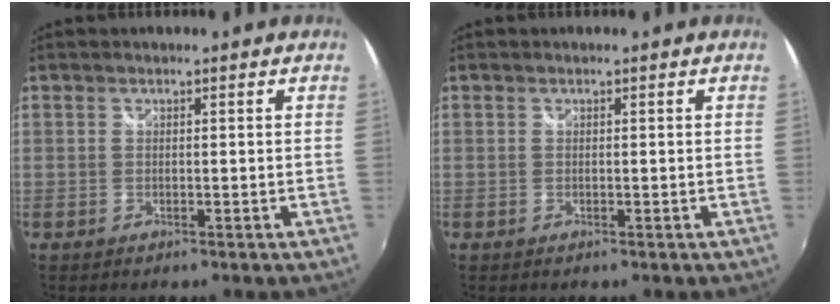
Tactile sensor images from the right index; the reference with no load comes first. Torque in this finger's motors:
{"motor_torque": [-0.03, -0.02, 0.02, 0.00]}